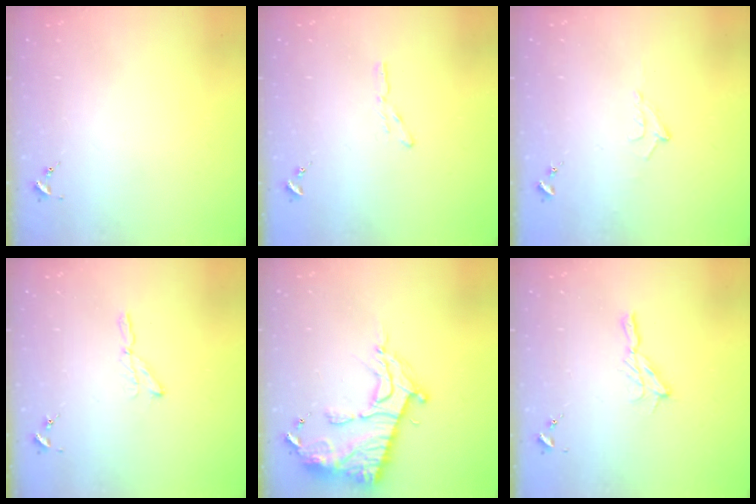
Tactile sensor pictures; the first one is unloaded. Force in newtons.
{"total": 3.1, "press": 3.1, "slide": 0.3}
{"total": 7.1, "press": 7.0, "slide": 1.2}
{"total": 3.9, "press": 3.9, "slide": 0.4}
{"total": 16.2, "press": 16.1, "slide": 1.4}
{"total": 5.7, "press": 5.7, "slide": 0.4}